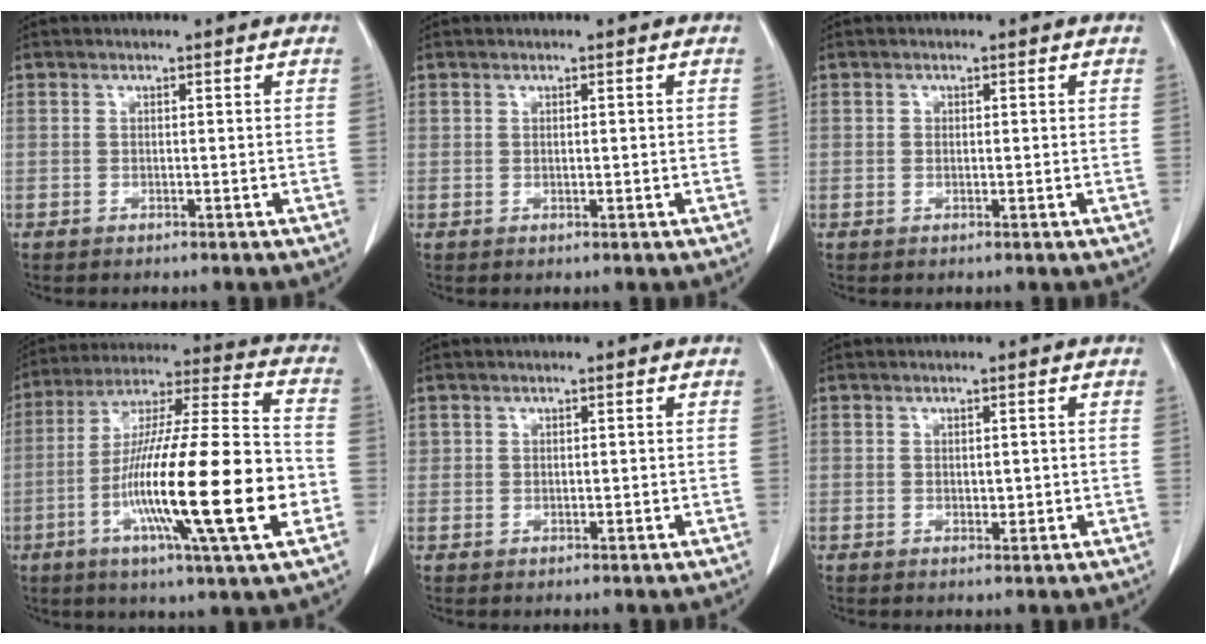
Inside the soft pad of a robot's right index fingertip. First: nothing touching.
{"total": 0.9, "force": [0.0, 0.6, 0.7], "torque": [-0.018, 0.001, 0.004]}
{"total": 0.7, "force": [0.0, 0.6, 0.4], "torque": [-0.009, 0.003, 0.000]}
{"total": 25.1, "force": [-6.4, 1.9, 24.2], "torque": [-0.411, -0.019, -0.114]}
{"total": 1.9, "force": [0.3, 1.6, 1.1], "torque": [-0.030, 0.011, 0.013]}
{"total": 2.2, "force": [-0.1, 1.4, 1.7], "torque": [-0.031, 0.002, 0.007]}